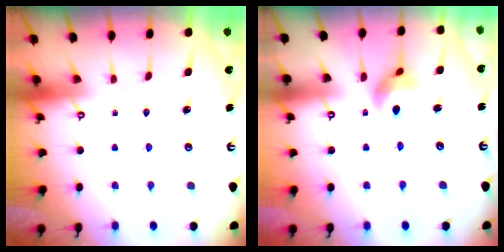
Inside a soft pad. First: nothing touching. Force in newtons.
{"total": 8.9, "press": 8.8, "slide": 1.1}